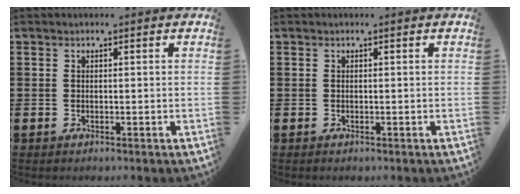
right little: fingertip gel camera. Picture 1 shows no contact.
{"total": 0.0}